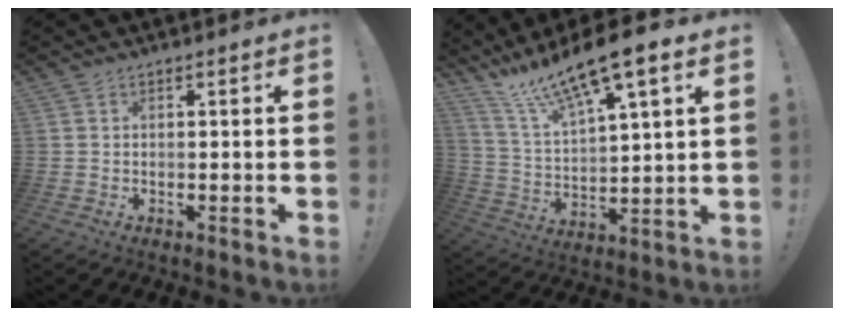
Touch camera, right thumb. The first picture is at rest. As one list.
[{"total": 14.7, "force": [11.8, 2.9, 8.4], "torque": [-0.162, -0.082, 0.202]}]